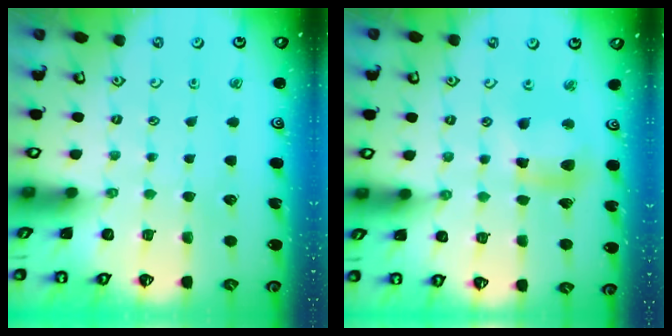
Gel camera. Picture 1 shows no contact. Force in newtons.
{"total": 10.9, "press": 10.8, "slide": 1.5}